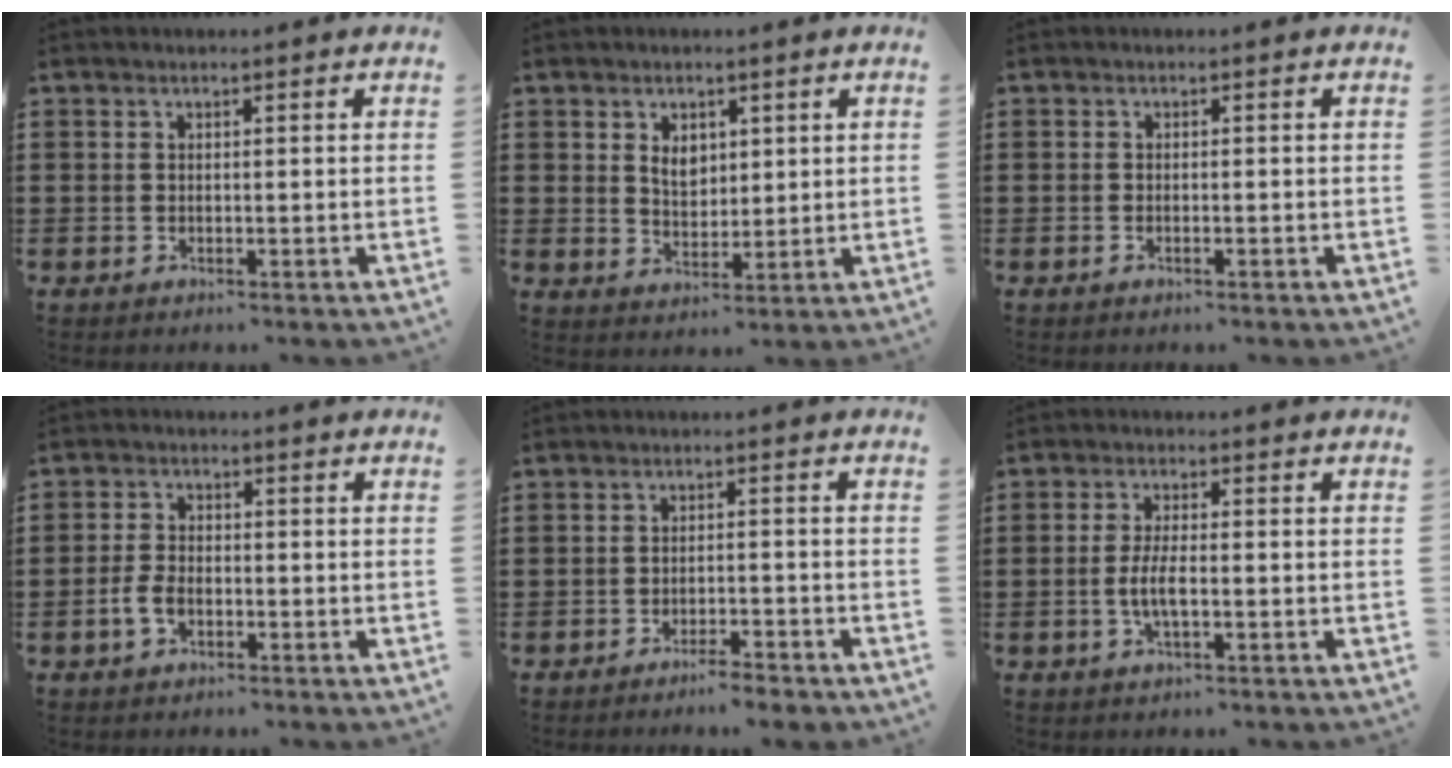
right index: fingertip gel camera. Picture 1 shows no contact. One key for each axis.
{"total": 3.6, "fx": 1.4, "fy": 2.6, "fz": 2.1, "tx": -0.042, "ty": 0.006, "tz": 0.024}
{"total": 0.7, "fx": -0.5, "fy": 0.0, "fz": 0.5, "tx": -0.010, "ty": -0.003, "tz": -0.008}
{"total": 3.7, "fx": -1.5, "fy": 1.9, "fz": 2.8, "tx": -0.070, "ty": -0.005, "tz": -0.033}
{"total": 2.8, "fx": -2.7, "fy": 0.0, "fz": 1.0, "tx": -0.017, "ty": 0.002, "tz": -0.053}
{"total": 4.0, "fx": -0.9, "fy": 1.1, "fz": 3.7, "tx": -0.085, "ty": -0.003, "tz": -0.024}